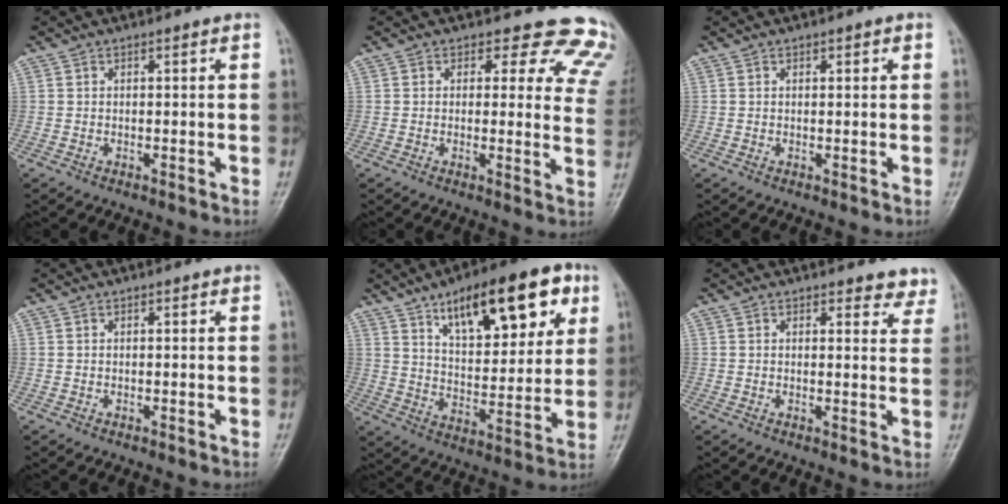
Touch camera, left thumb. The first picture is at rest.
{"total": 13.2, "force": [11.1, 6.2, 3.6], "torque": [0.017, -0.069, 0.085]}
{"total": 1.0, "force": [0.5, 0.5, 0.7], "torque": [-0.004, 0.001, 0.006]}
{"total": 0.0}
{"total": 20.0, "force": [10.3, 8.4, 14.9], "torque": [-0.173, -0.030, 0.163]}
{"total": 4.3, "force": [3.8, 1.8, 0.6], "torque": [0.027, -0.023, 0.028]}